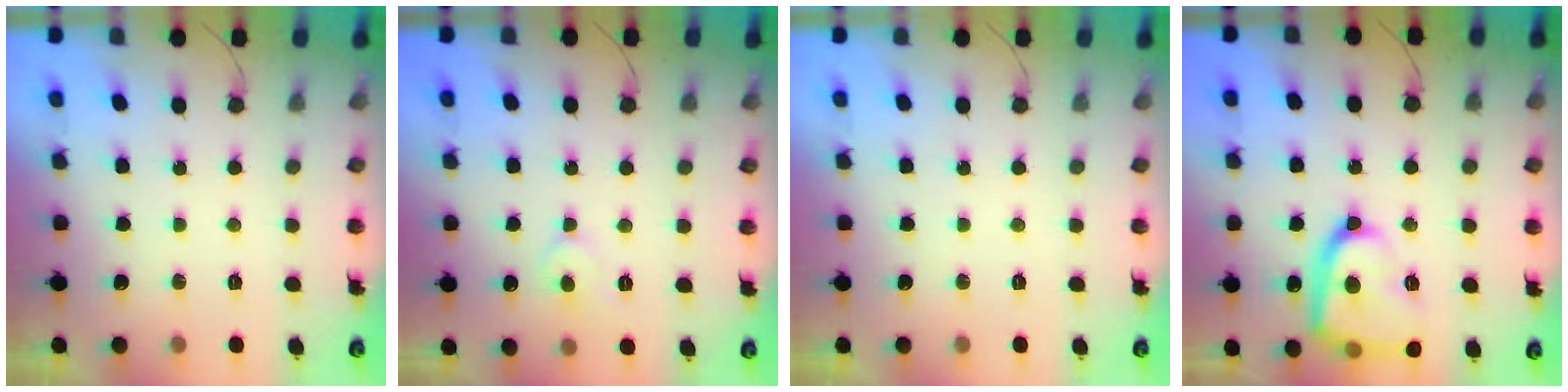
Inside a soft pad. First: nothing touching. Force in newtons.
{"total": 4.5, "press": 4.5, "slide": 0.3}
{"total": 0.0}
{"total": 19.5, "press": 19.5, "slide": 1.7}